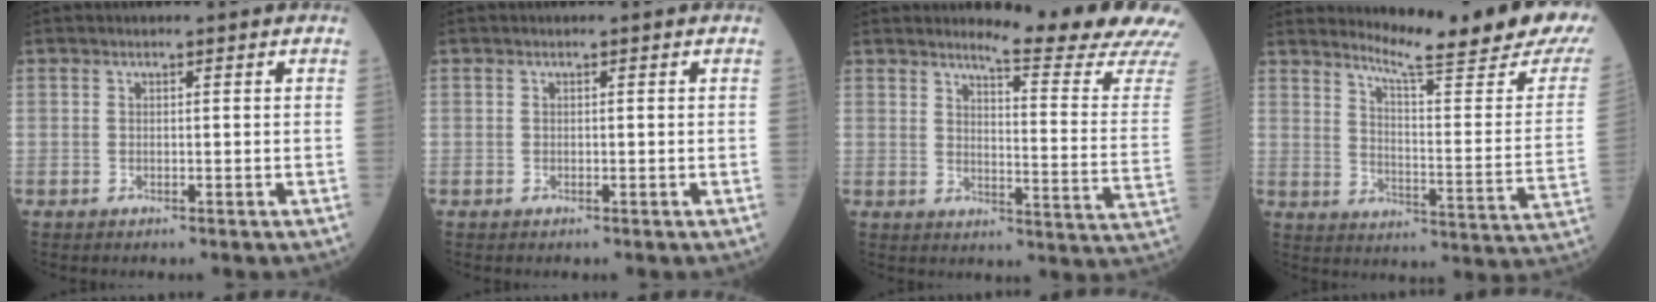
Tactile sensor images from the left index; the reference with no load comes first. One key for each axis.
{"total": 0.0}
{"total": 15.1, "fx": 14.4, "fy": -2.2, "fz": 3.9, "tx": -0.058, "ty": -0.128, "tz": 0.160}
{"total": 18.7, "fx": 16.5, "fy": -1.0, "fz": 8.8, "tx": -0.131, "ty": -0.101, "tz": 0.209}